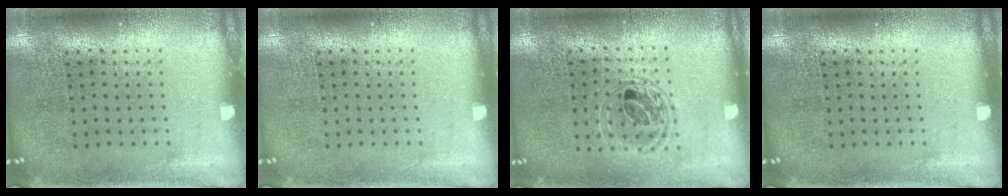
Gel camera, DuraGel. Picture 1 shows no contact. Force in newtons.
{"total": 0.0}
{"total": 1.4, "press": 1.3, "slide": 0.7}
{"total": 0.0}